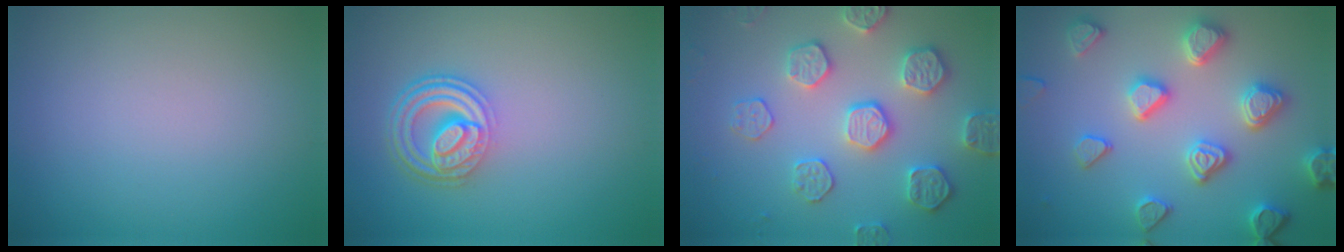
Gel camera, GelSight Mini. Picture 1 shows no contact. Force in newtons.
{"total": 4.7, "press": 3.5, "slide": 3.1}
{"total": 4.6, "press": 4.5, "slide": 0.8}
{"total": 4.8, "press": 4.6, "slide": 1.2}